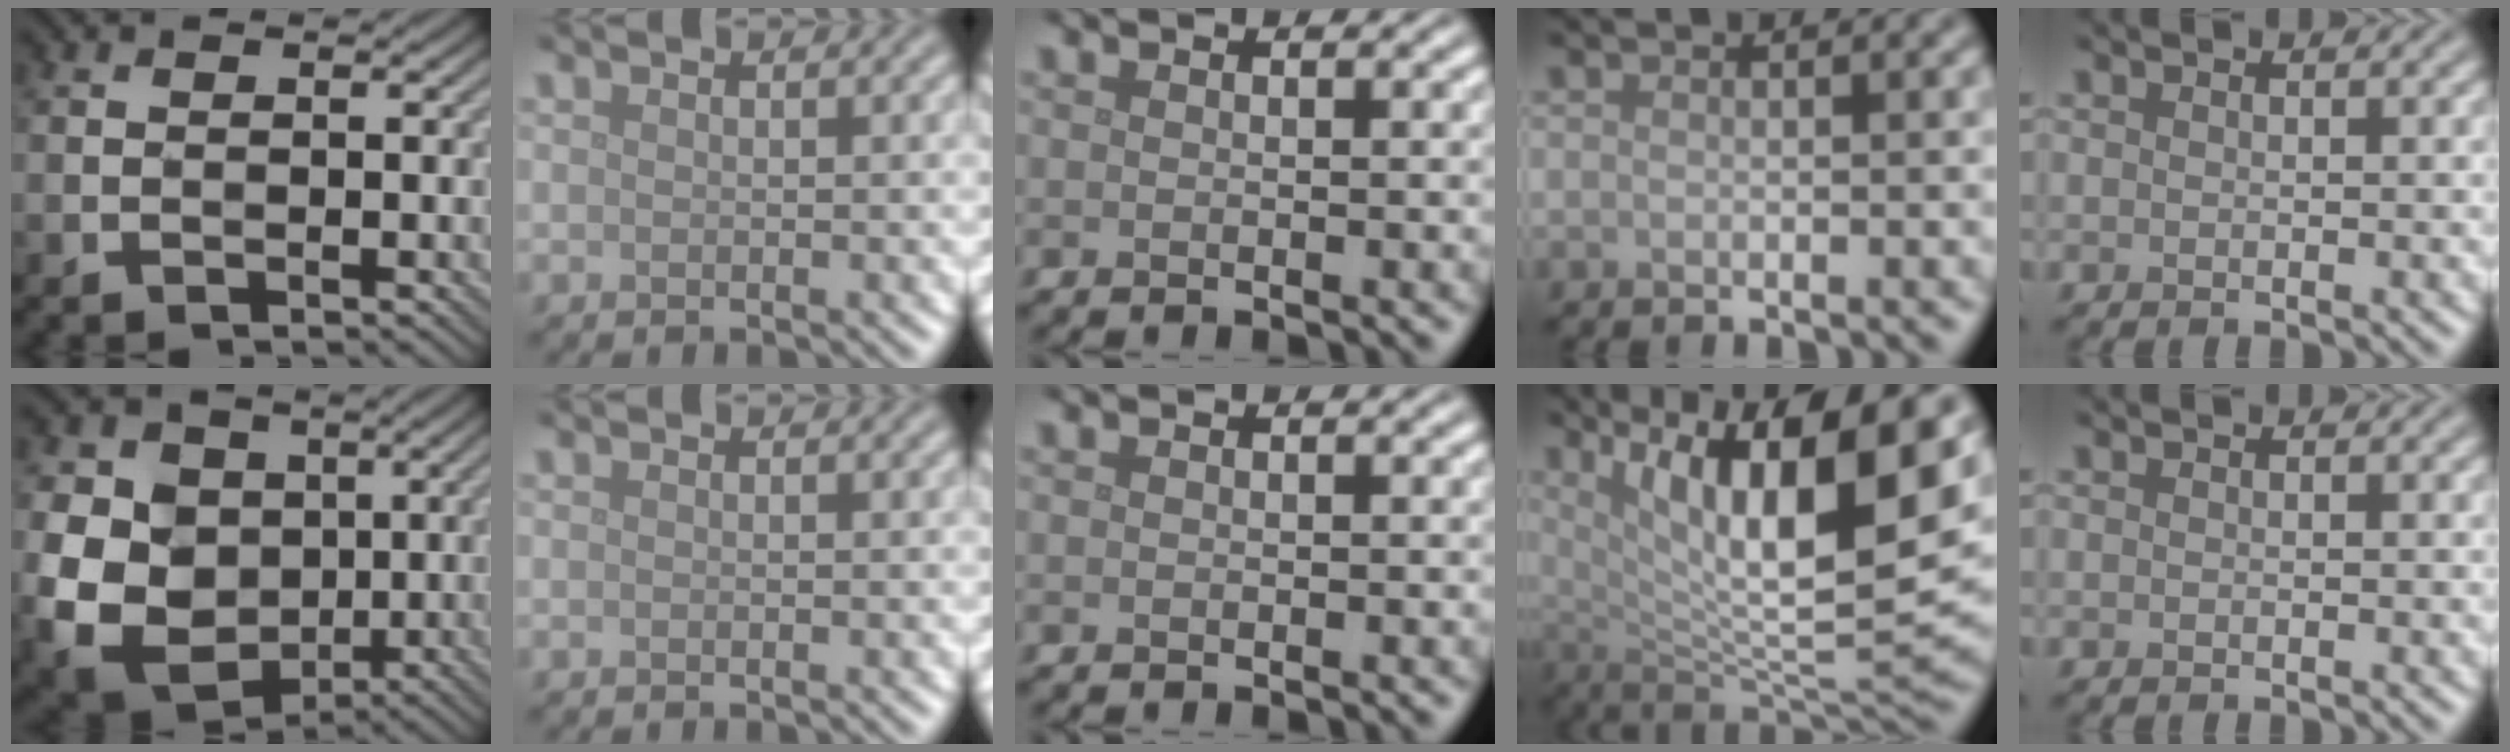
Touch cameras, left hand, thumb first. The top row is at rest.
{"thumb": {"total": 13.9, "force": [0.0, 11.6, 7.7], "torque": [-0.198, -0.015, -0.003]}, "ring": {"total": 14.8, "force": [5.4, 4.6, 13.0], "torque": [-0.202, -0.006, 0.094]}}